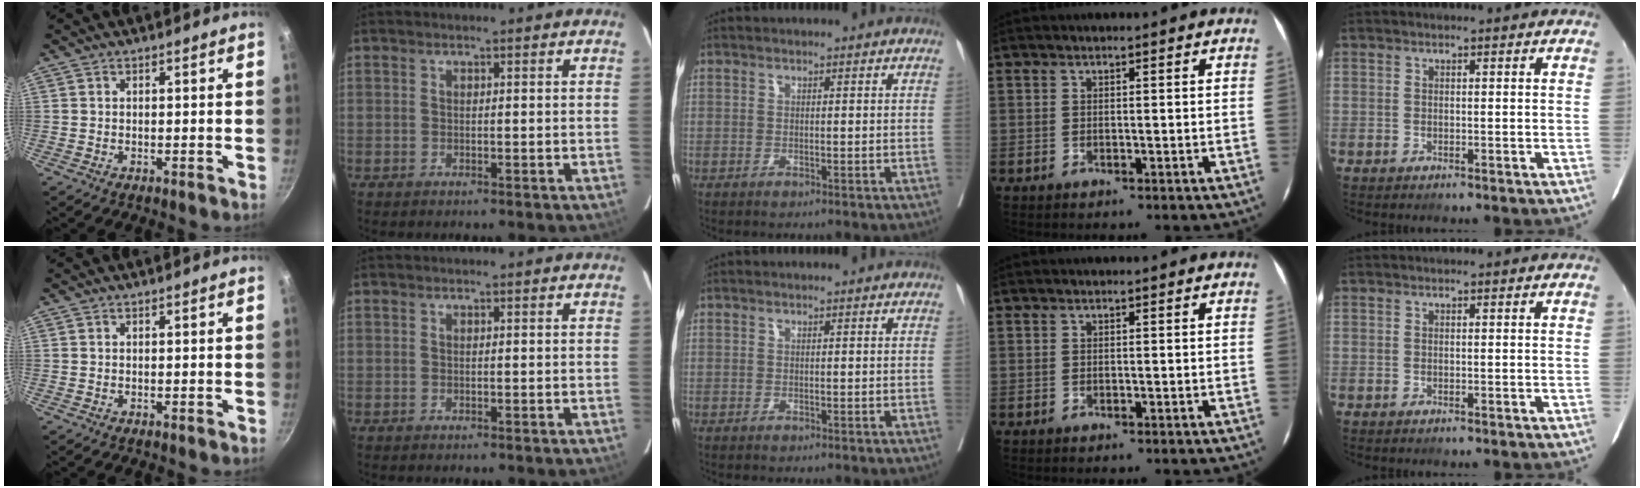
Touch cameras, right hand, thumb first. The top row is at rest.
{}